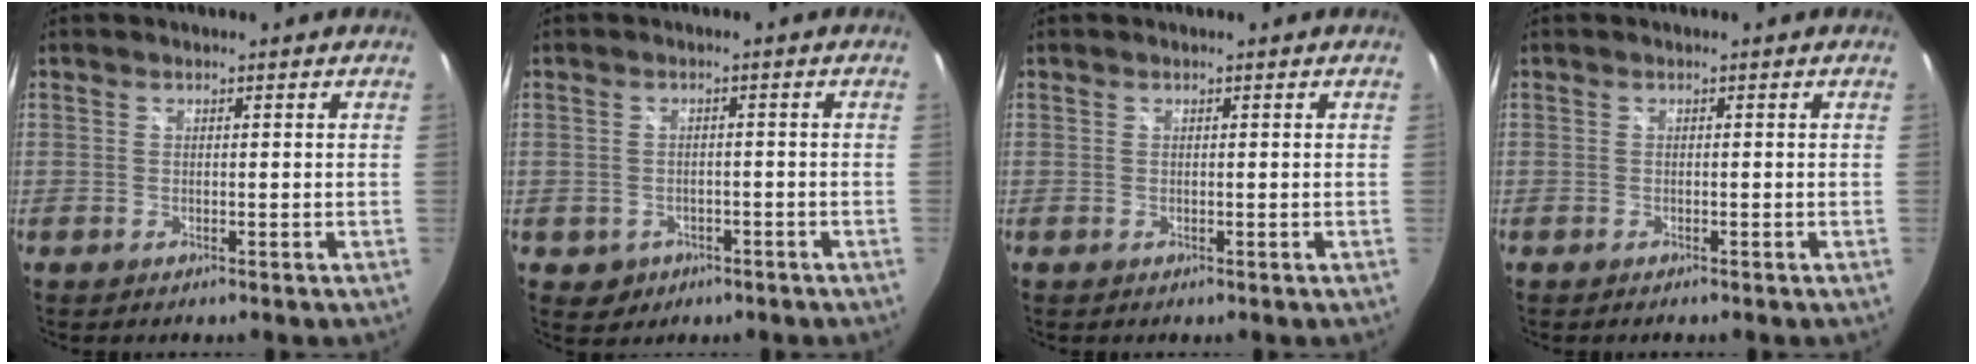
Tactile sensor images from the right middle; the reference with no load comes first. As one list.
[{"total": 3.5, "force": [-1.4, 3.1, 1.1], "torque": [-0.033, 0.002, -0.011]}, {"total": 0.0}, {"total": 0.5, "force": [-0.5, 0.1, 0.2], "torque": [-0.003, -0.003, -0.010]}]